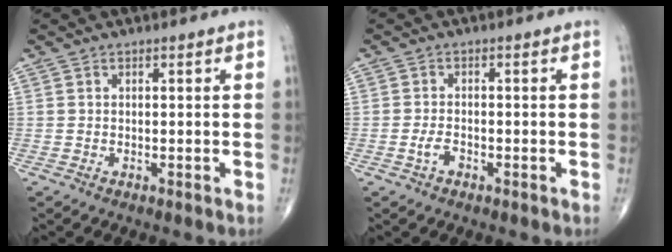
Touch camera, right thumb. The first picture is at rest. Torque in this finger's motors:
{"motor_torque": [-0.26, 0.28, -0.11, -0.07, 0.03]}